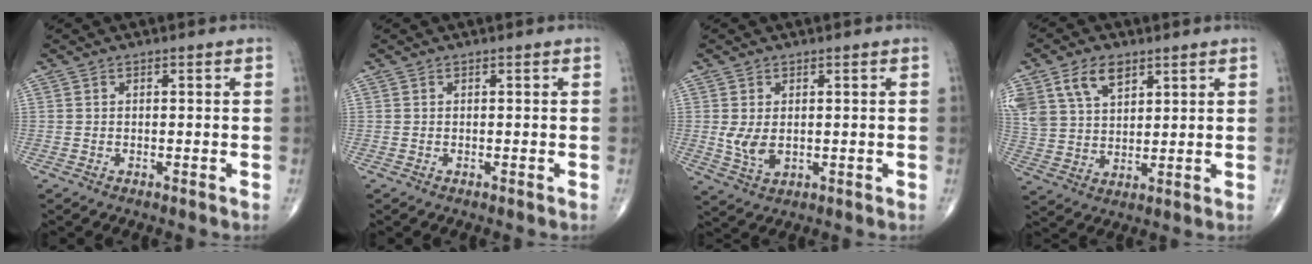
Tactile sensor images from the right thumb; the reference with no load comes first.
{"total": 0.0}
{"total": 4.6, "force": [0.3, 2.8, 3.6], "torque": [-0.068, -0.009, 0.014]}
{"total": 12.4, "force": [6.6, 7.8, 7.1], "torque": [-0.137, -0.012, 0.133]}